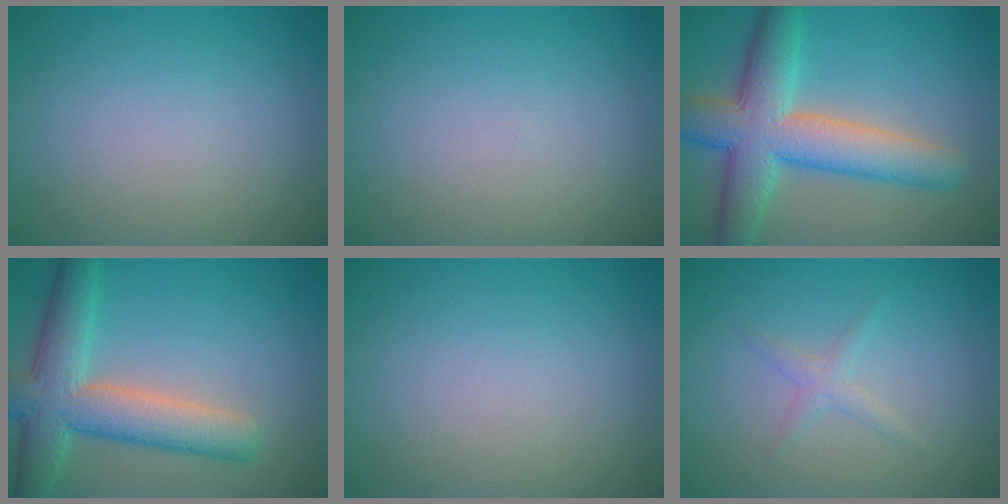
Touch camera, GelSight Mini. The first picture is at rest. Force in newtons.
{"total": 0.0}
{"total": 8.9, "press": 8.8, "slide": 0.3}
{"total": 7.7, "press": 7.7, "slide": 0.4}
{"total": 0.0}
{"total": 1.8, "press": 1.8, "slide": 0.1}